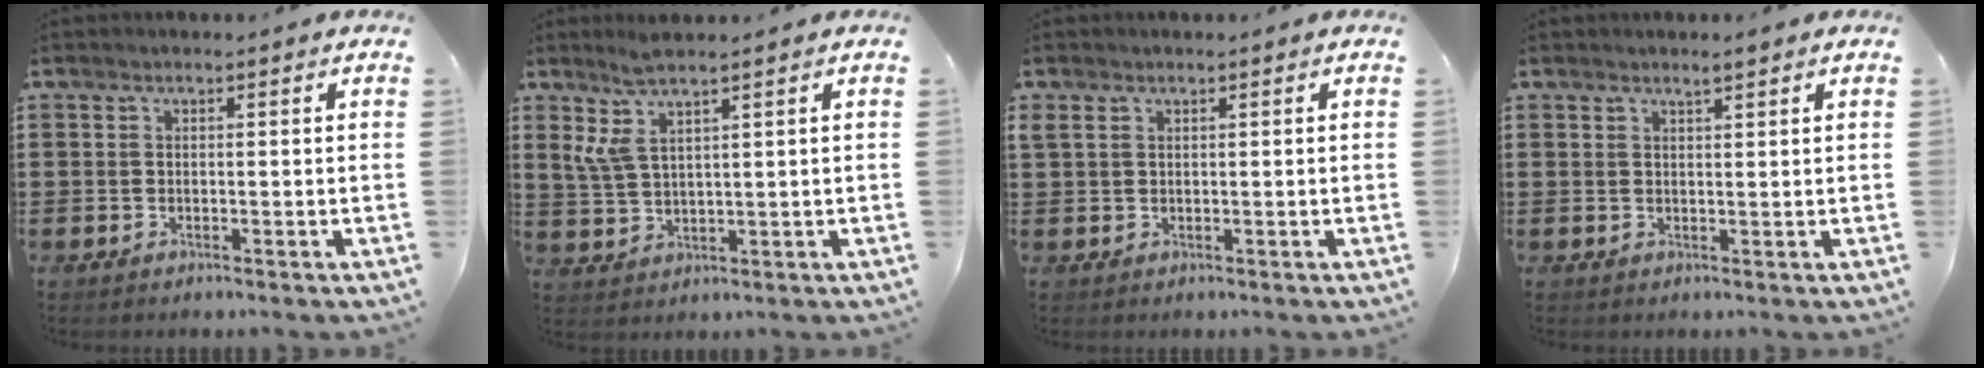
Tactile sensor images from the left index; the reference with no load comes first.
{"total": 5.0, "force": [3.0, 1.0, 3.8], "torque": [-0.097, -0.002, 0.049]}
{"total": 1.1, "force": [0.7, 0.7, 0.6], "torque": [-0.015, 0.005, 0.013]}
{"total": 1.8, "force": [1.5, 0.1, 1.0], "torque": [-0.021, 0.001, 0.026]}